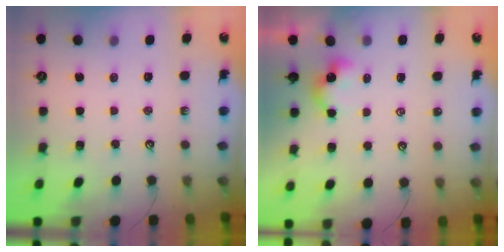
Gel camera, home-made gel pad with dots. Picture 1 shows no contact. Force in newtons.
{"total": 2.5, "press": 2.5, "slide": 0.3}